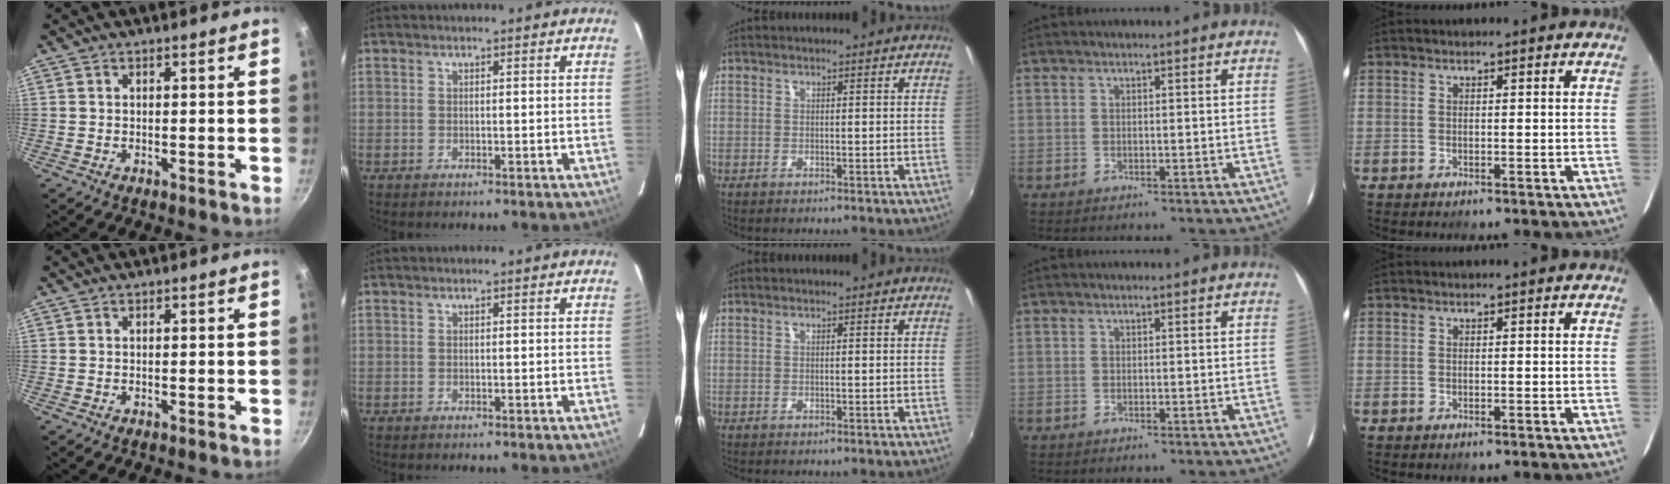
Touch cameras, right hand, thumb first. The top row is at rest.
{}